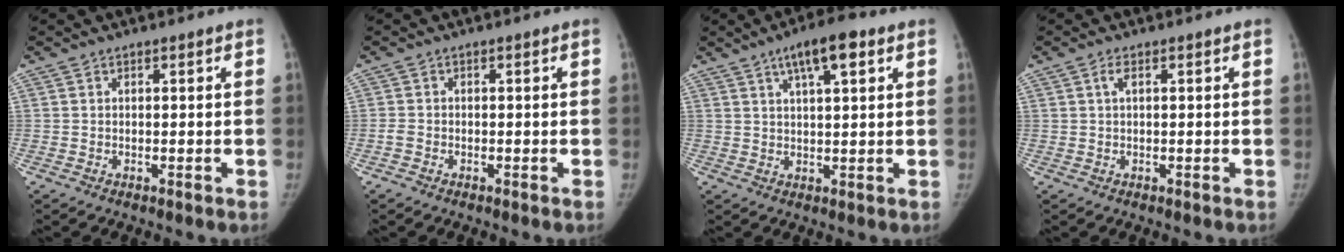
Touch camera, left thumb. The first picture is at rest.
{"total": 1.2, "force": [-0.7, 0.8, 0.4], "torque": [-0.012, 0.001, -0.018]}
{"total": 7.7, "force": [4.0, 2.1, 6.2], "torque": [-0.094, -0.003, 0.062]}
{"total": 1.0, "force": [0.3, 0.4, 0.9], "torque": [-0.022, 0.004, 0.006]}